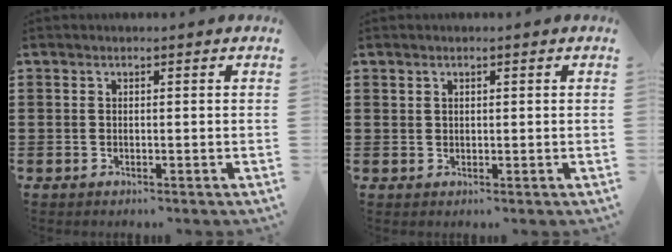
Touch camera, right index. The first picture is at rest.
{"total": 0.6, "force": [0.5, 0.4, 0.2], "torque": [-0.006, 0.001, 0.009]}